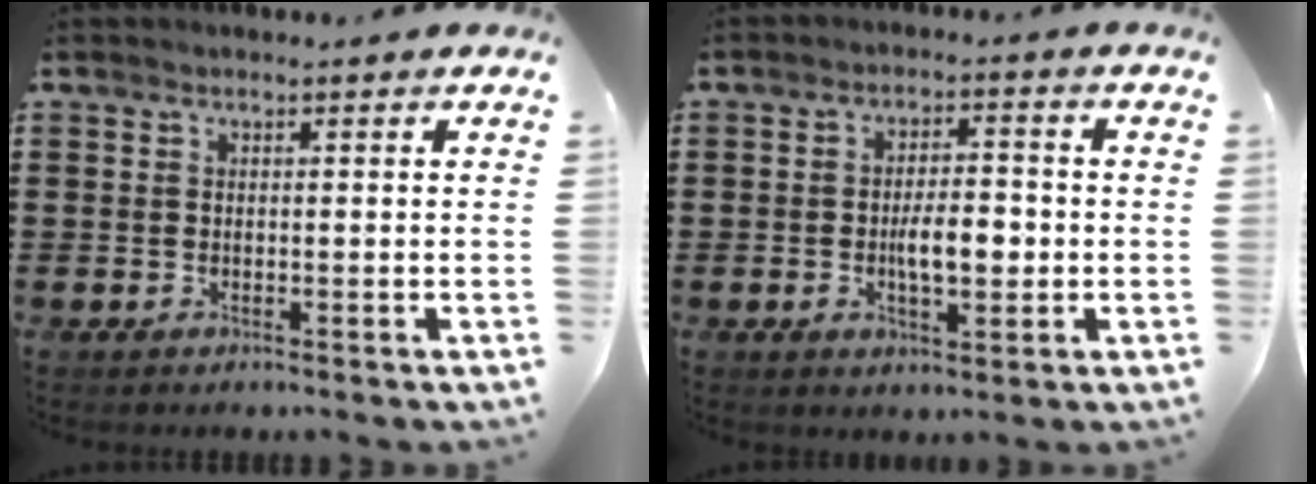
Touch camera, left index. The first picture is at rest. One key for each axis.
{"total": 5.6, "fx": -0.9, "fy": 2.5, "fz": 5.0, "tx": -0.072, "ty": 0.001, "tz": -0.022}